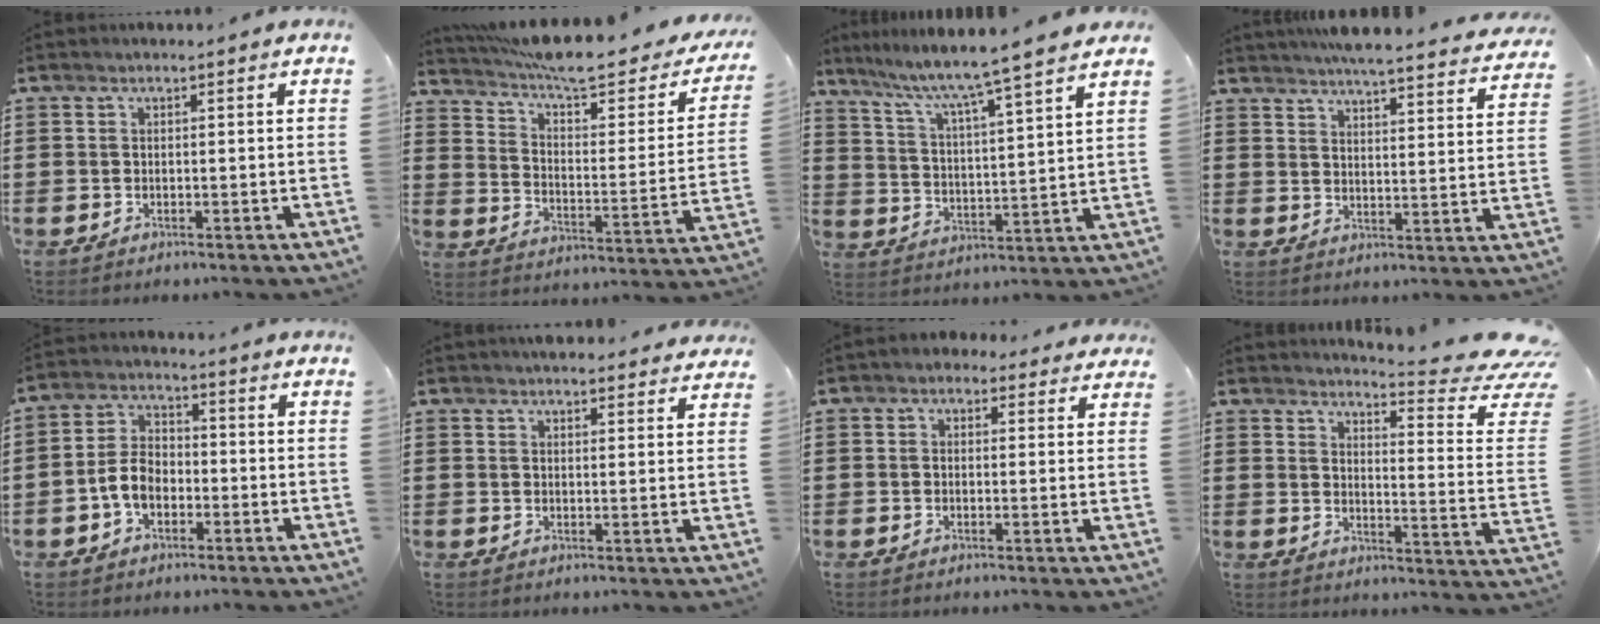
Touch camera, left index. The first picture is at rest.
{"total": 8.0, "force": [6.8, 0.8, 4.2], "torque": [-0.105, -0.048, 0.113]}
{"total": 6.1, "force": [5.3, -1.3, 2.7], "torque": [-0.076, -0.047, 0.079]}
{"total": 5.0, "force": [4.8, -0.2, 1.3], "torque": [-0.039, -0.031, 0.081]}
{"total": 5.3, "force": [-2.0, 3.5, 3.5], "torque": [-0.092, 0.003, -0.045]}
{"total": 2.9, "force": [2.9, 0.3, 0.3], "torque": [-0.014, -0.005, 0.055]}
{"total": 1.9, "force": [1.1, 1.5, 0.5], "torque": [-0.009, 0.006, 0.018]}
{"total": 6.5, "force": [5.5, -0.1, 3.6], "torque": [-0.055, -0.060, 0.083]}